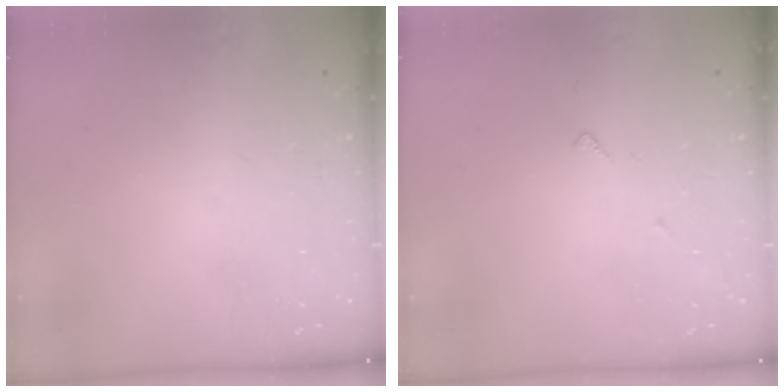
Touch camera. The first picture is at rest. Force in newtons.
{"total": 3.7, "press": 3.7, "slide": 0.3}